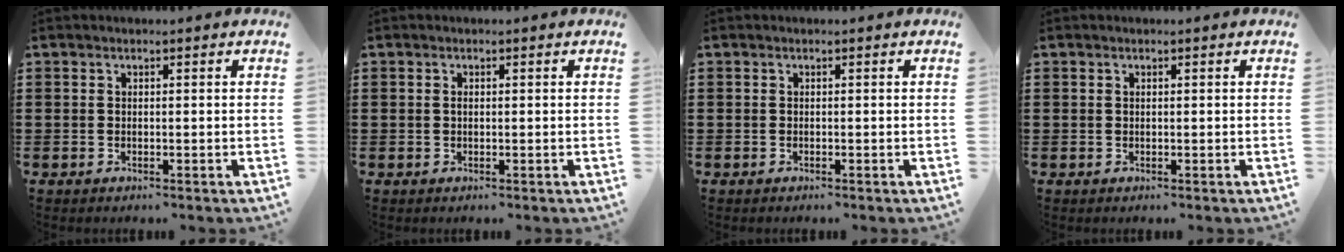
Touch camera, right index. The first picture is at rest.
{"total": 0.5, "force": [0.0, 0.3, 0.4], "torque": [-0.010, -0.002, 0.001]}
{"total": 0.0}
{"total": 0.0}